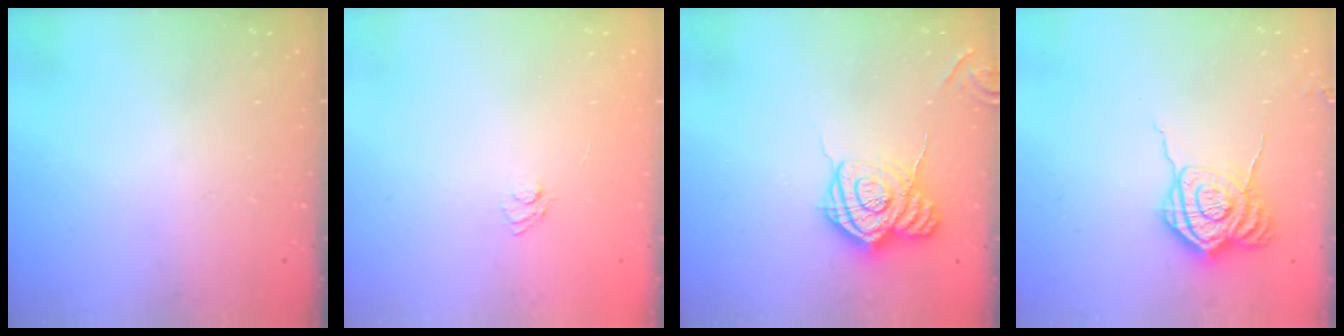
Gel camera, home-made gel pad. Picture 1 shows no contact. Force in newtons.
{"total": 3.7, "press": 3.5, "slide": 1.3}
{"total": 15.8, "press": 15.8, "slide": 0.8}
{"total": 10.8, "press": 10.8, "slide": 0.9}